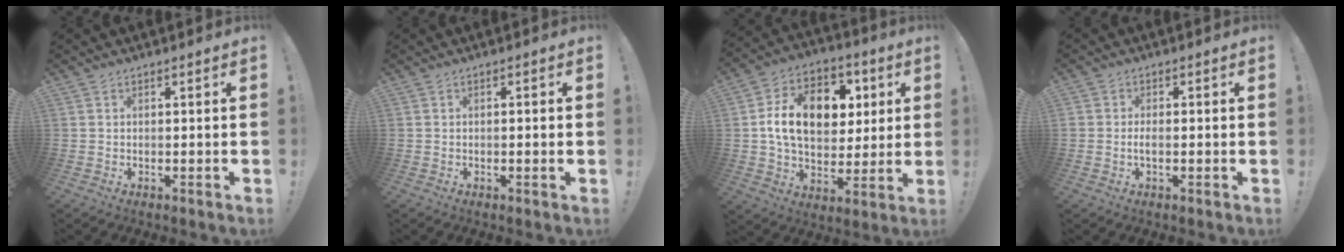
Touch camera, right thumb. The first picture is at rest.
{"total": 1.3, "force": [-0.4, -0.1, 1.3], "torque": [-0.021, -0.001, -0.007]}
{"total": 17.9, "force": [3.9, 12.7, 12.1], "torque": [-0.178, 0.000, 0.075]}
{"total": 1.5, "force": [-0.7, 0.7, 1.1], "torque": [-0.024, 0.006, -0.012]}